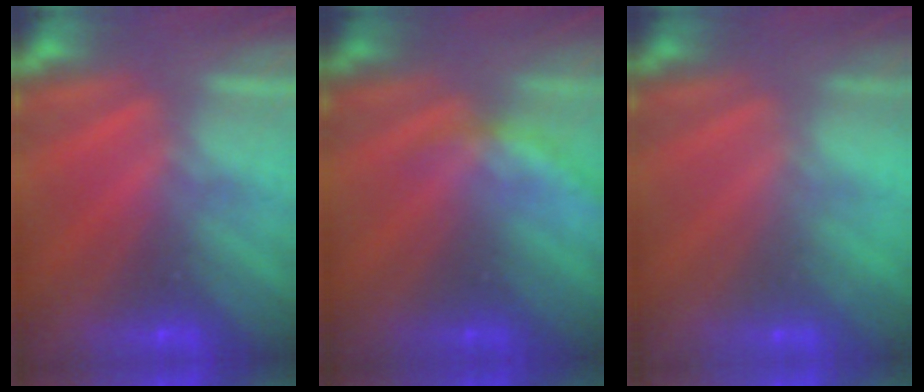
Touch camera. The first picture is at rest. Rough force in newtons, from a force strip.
{"total": 1.9}
{"total": 2.5}